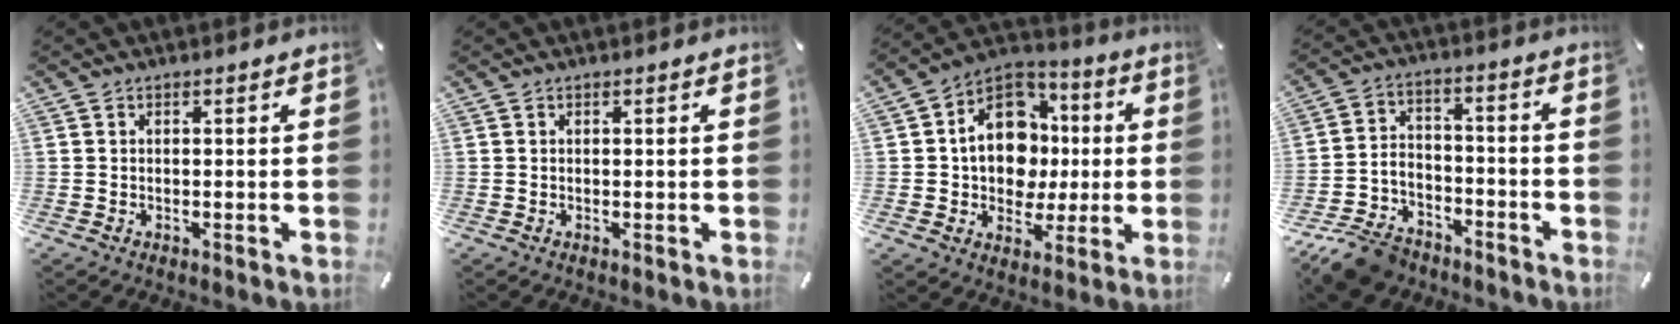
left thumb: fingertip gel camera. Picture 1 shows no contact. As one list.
[{"total": 0.0}, {"total": 15.4, "force": [0.3, 12.8, 8.5], "torque": [-0.153, 0.006, 0.012]}, {"total": 10.9, "force": [-8.6, 5.8, 3.4], "torque": [-0.059, 0.055, -0.160]}]